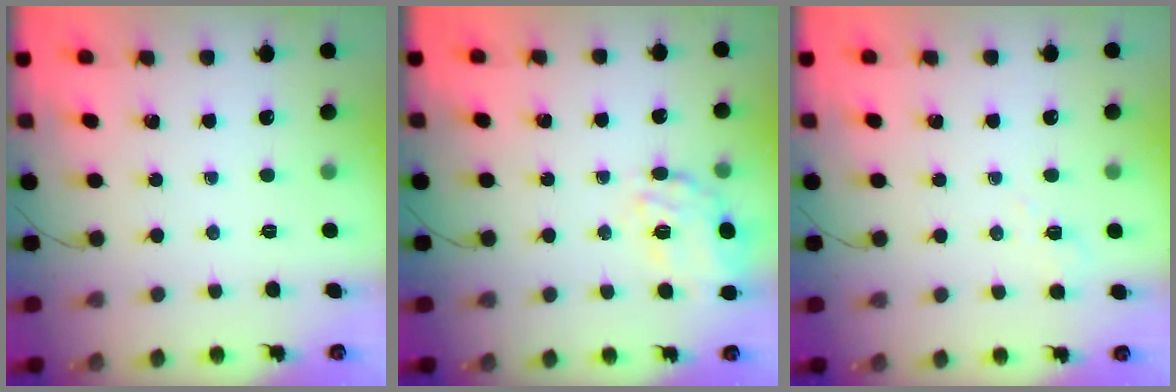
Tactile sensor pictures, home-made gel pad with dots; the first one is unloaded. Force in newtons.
{"total": 18.5, "press": 18.4, "slide": 1.6}
{"total": 4.1, "press": 3.8, "slide": 1.4}